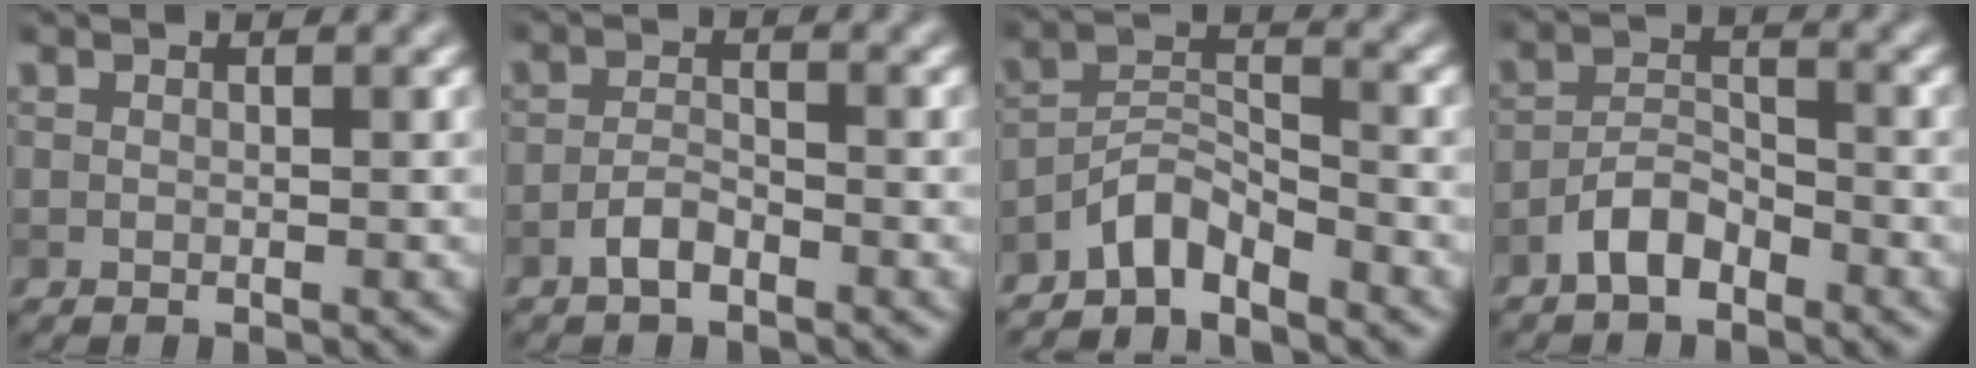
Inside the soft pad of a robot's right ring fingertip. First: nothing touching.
{"total": 2.1, "force": [-1.4, 0.7, 1.4], "torque": [-0.029, 0.005, -0.030]}
{"total": 3.6, "force": [-3.1, 1.0, 1.5], "torque": [-0.026, 0.011, -0.069]}
{"total": 3.1, "force": [-2.2, 1.3, 1.8], "torque": [-0.031, 0.012, -0.048]}